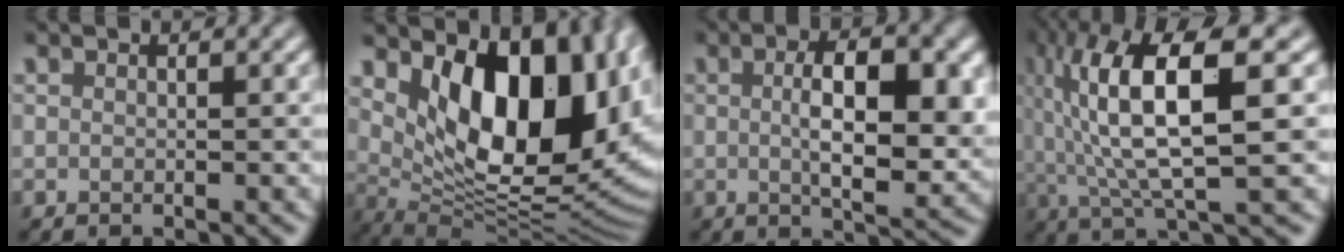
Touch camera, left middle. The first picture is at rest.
{"total": 14.4, "force": [4.1, 7.7, 11.5], "torque": [-0.138, -0.020, 0.075]}
{"total": 7.7, "force": [0.7, 3.0, 7.1], "torque": [-0.106, -0.002, 0.012]}
{"total": 10.9, "force": [1.8, 2.7, 10.5], "torque": [-0.190, 0.013, 0.037]}